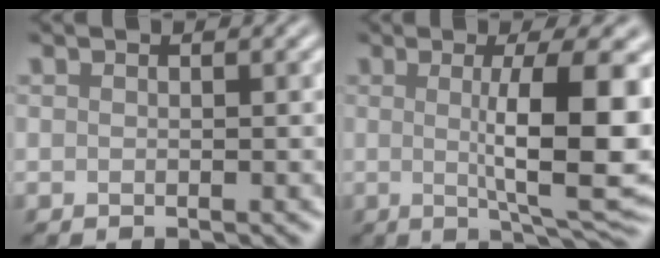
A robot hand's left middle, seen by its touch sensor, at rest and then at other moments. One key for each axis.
{"total": 9.7, "fx": 0.4, "fy": 2.1, "fz": 9.5, "tx": -0.126, "ty": -0.004, "tz": 0.017}